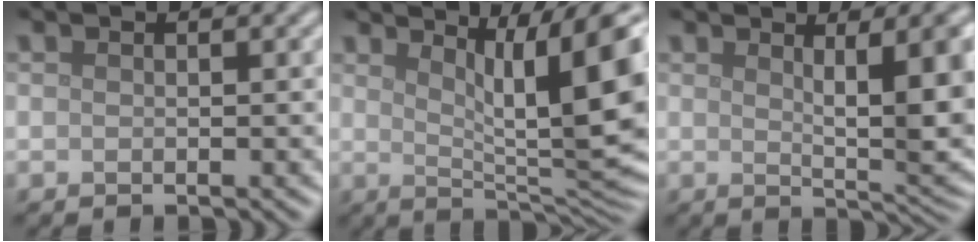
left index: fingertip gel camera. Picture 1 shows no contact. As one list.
[{"total": 12.3, "force": [3.7, 3.0, 11.3], "torque": [-0.145, -0.004, 0.067]}, {"total": 8.8, "force": [2.0, 2.6, 8.2], "torque": [-0.106, -0.004, 0.035]}]